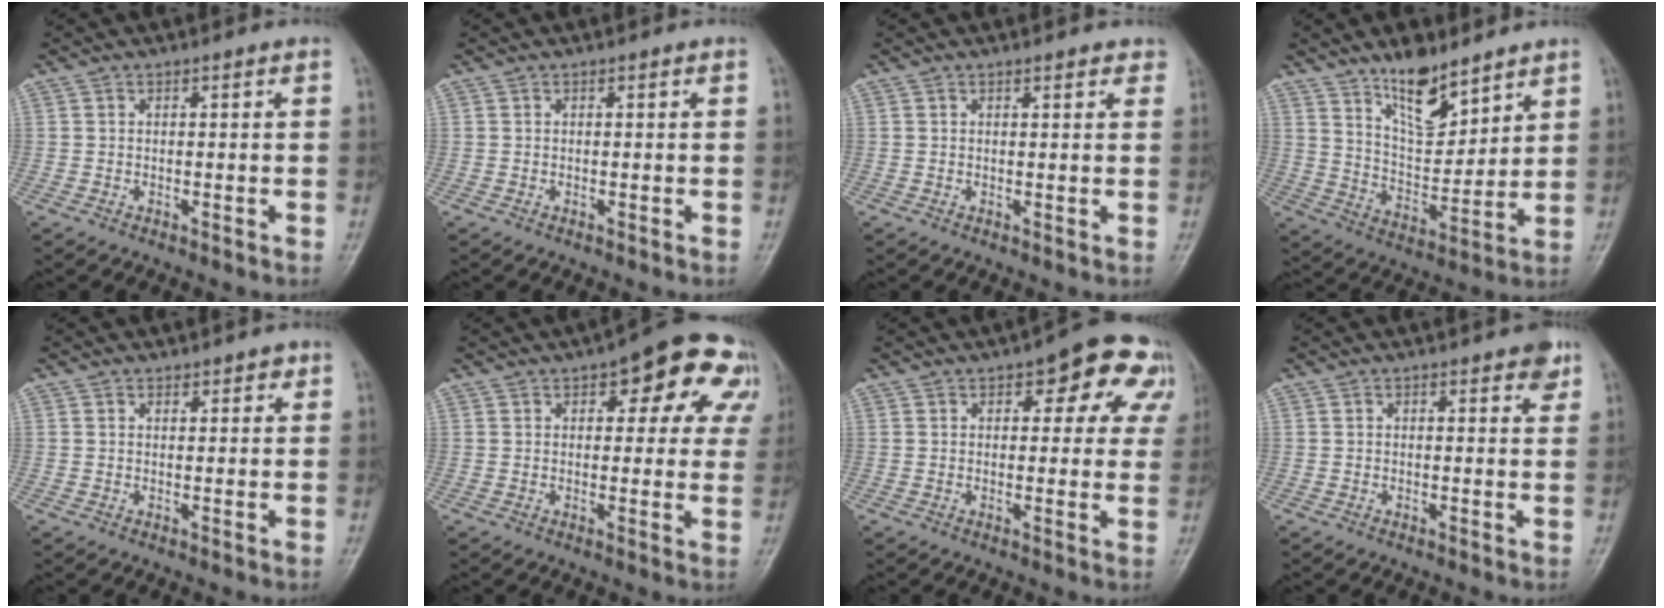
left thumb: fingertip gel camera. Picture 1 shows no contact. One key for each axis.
{"total": 0.0}
{"total": 2.6, "fx": 2.0, "fy": 1.0, "fz": 1.3, "tx": 0.003, "ty": -0.002, "tz": 0.019}
{"total": 11.8, "fx": 8.5, "fy": 4.8, "fz": 6.6, "tx": -0.085, "ty": -0.070, "tz": 0.158}
{"total": 1.9, "fx": 1.3, "fy": 1.2, "fz": 0.7, "tx": 0.009, "ty": -0.005, "tz": 0.014}
{"total": 14.9, "fx": 6.4, "fy": 6.8, "fz": 11.7, "tx": -0.094, "ty": 0.003, "tz": 0.070}
{"total": 12.6, "fx": 5.6, "fy": 5.9, "fz": 9.6, "tx": -0.065, "ty": 0.002, "tz": 0.058}
{"total": 3.3, "fx": 2.0, "fy": 1.3, "fz": 2.3, "tx": -0.016, "ty": -0.006, "tz": 0.021}